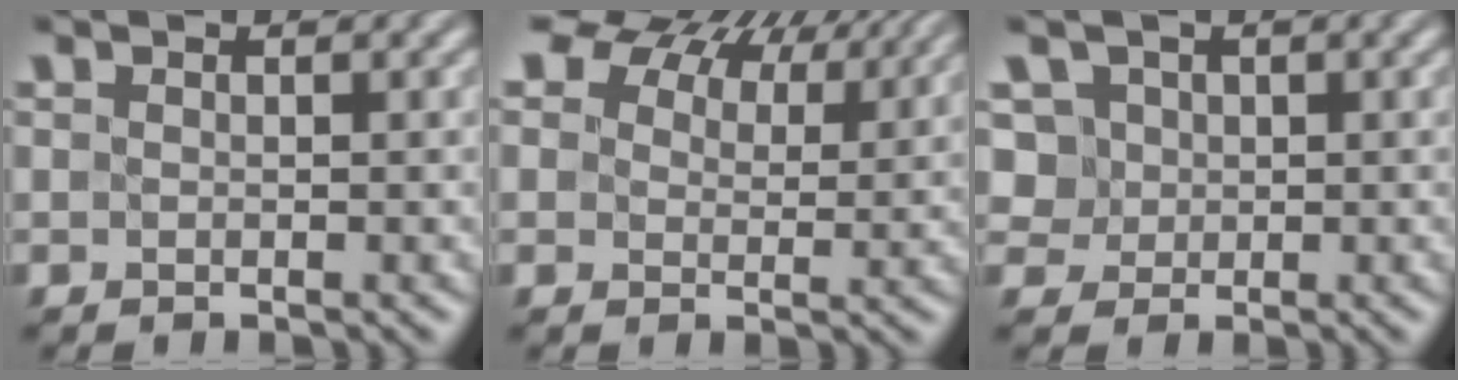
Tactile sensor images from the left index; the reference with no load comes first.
{"total": 12.7, "force": [9.0, 6.5, 6.2], "torque": [-0.125, 0.021, 0.143]}
{"total": 5.5, "force": [2.1, 4.4, 2.5], "torque": [-0.049, 0.020, 0.020]}